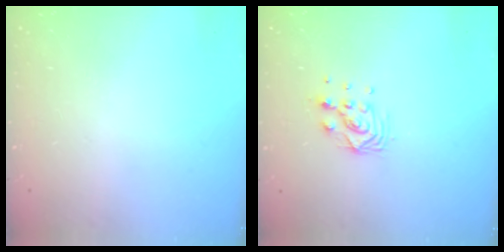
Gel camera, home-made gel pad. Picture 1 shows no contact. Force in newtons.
{"total": 7.8, "press": 7.8, "slide": 0.7}